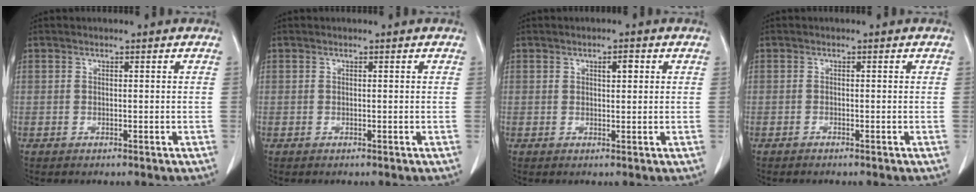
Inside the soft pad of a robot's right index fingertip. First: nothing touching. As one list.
[{"total": 0.0}, {"total": 1.8, "force": [0.8, 0.2, 1.5], "torque": [-0.025, -0.002, 0.014]}, {"total": 0.0}]